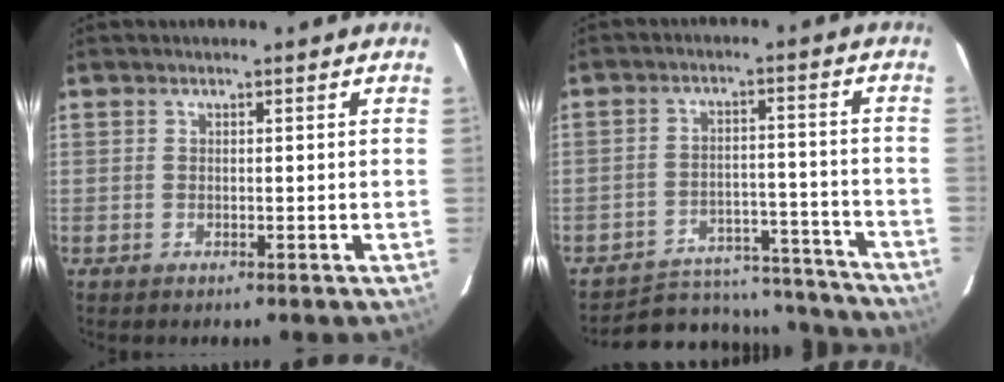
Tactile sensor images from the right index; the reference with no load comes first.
{"total": 19.5, "force": [-17.5, 7.0, 4.8], "torque": [-0.098, 0.038, -0.211]}